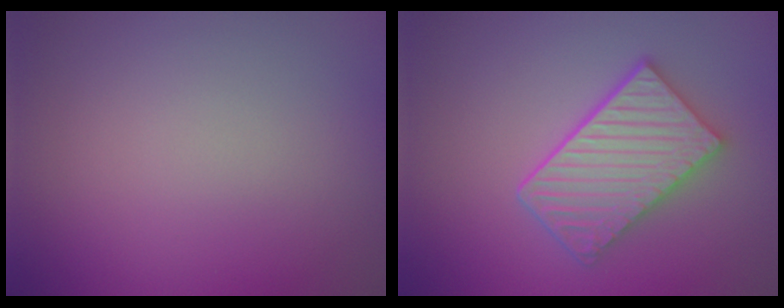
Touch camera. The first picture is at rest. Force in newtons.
{"total": 5.2, "press": 4.3, "slide": 3.0}